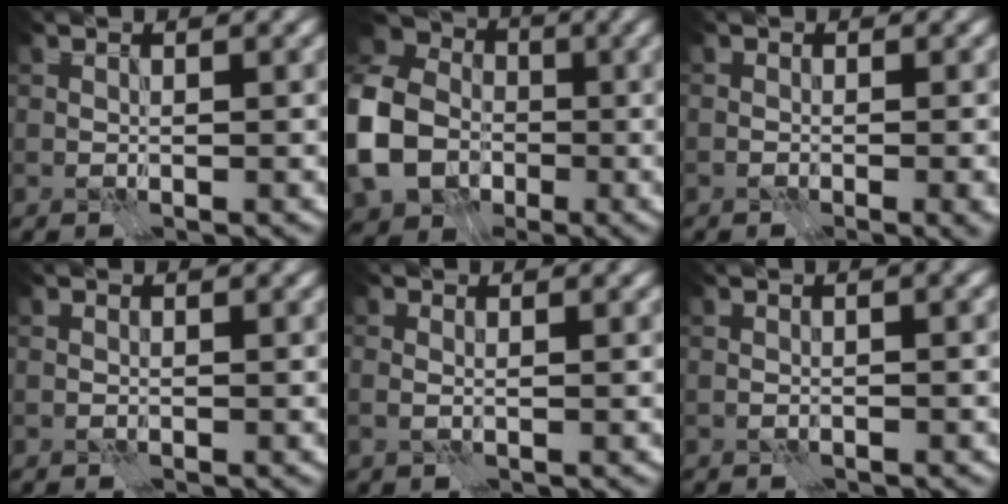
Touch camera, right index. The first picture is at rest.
{"total": 11.1, "force": [-2.7, 9.0, 5.8], "torque": [-0.152, -0.007, -0.063]}
{"total": 1.6, "force": [-0.3, 0.5, 1.5], "torque": [-0.007, 0.001, -0.005]}
{"total": 0.0}
{"total": 0.5, "force": [0.0, 0.2, 0.5], "torque": [-0.001, -0.002, -0.003]}
{"total": 1.9, "force": [0.2, 0.7, 1.8], "torque": [-0.012, -0.001, -0.006]}